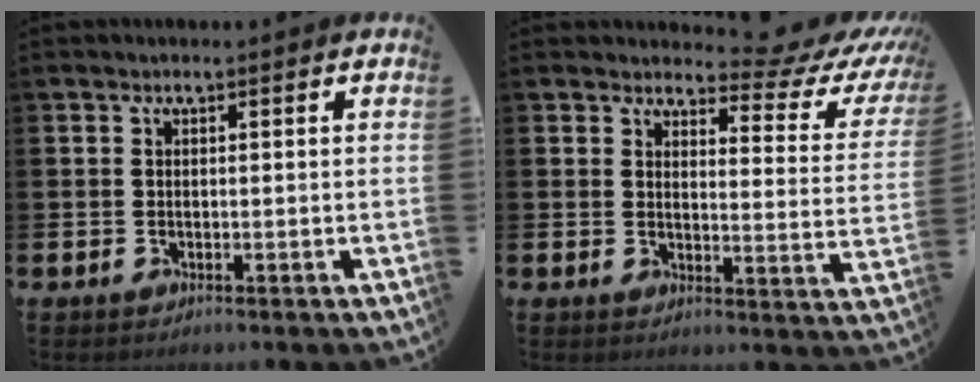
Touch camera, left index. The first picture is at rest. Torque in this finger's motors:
{"motor_torque": [1.07, -1.07, 0.13, 0.01]}